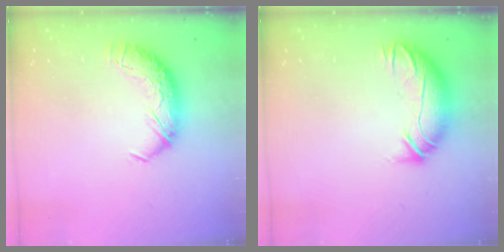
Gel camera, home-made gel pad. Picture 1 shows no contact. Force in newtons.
{"total": 3.5, "press": 2.3, "slide": 2.7}